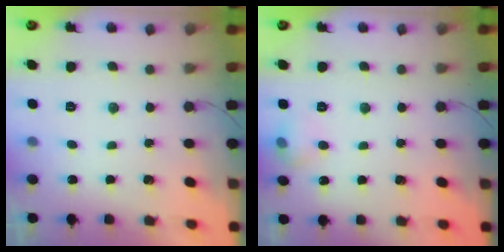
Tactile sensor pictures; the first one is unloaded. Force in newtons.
{"total": 6.2, "press": 6.0, "slide": 1.7}